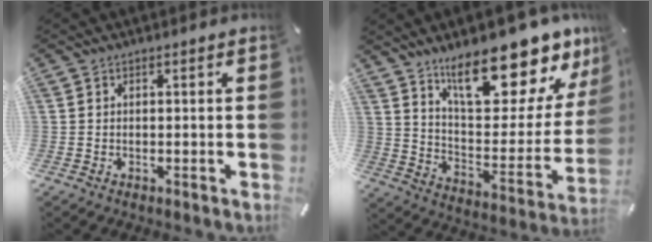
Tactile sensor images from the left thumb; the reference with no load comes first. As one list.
[{"total": 22.2, "force": [16.4, 7.8, 12.7], "torque": [-0.165, -0.125, 0.269]}]